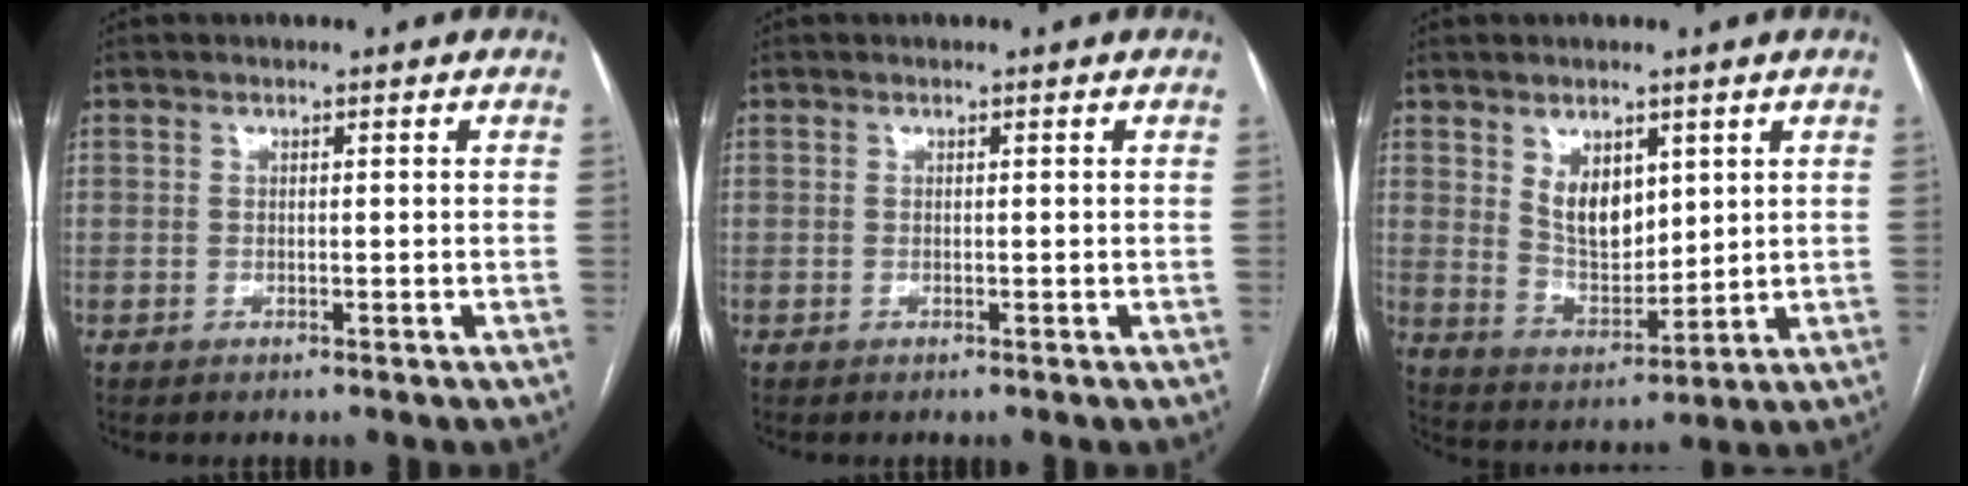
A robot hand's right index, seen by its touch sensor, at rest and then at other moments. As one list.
[{"total": 0.0}, {"total": 7.4, "force": [3.2, 4.2, 5.3], "torque": [-0.098, -0.002, 0.071]}]